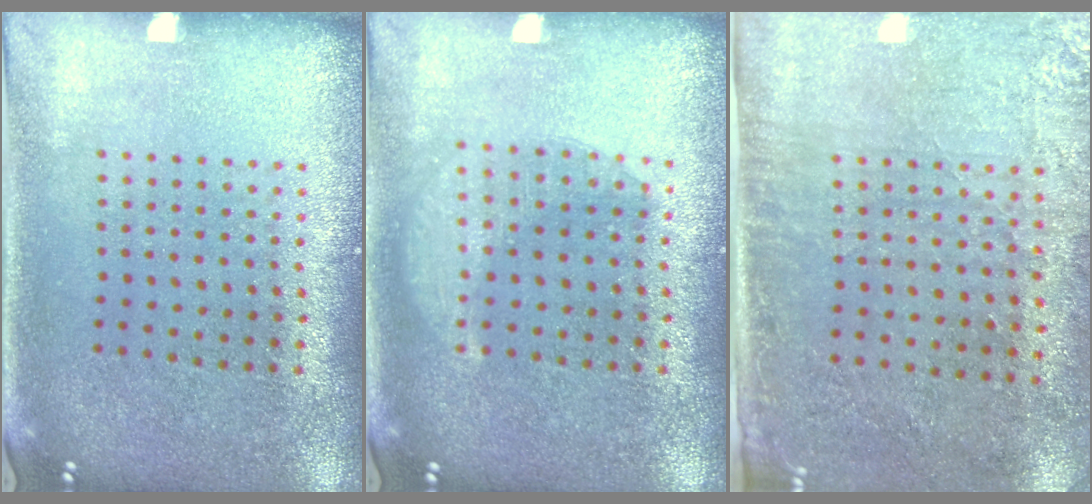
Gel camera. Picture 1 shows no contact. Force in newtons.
{"total": 1.9, "press": 1.9, "slide": 0.3}
{"total": 2.8, "press": 2.4, "slide": 1.4}